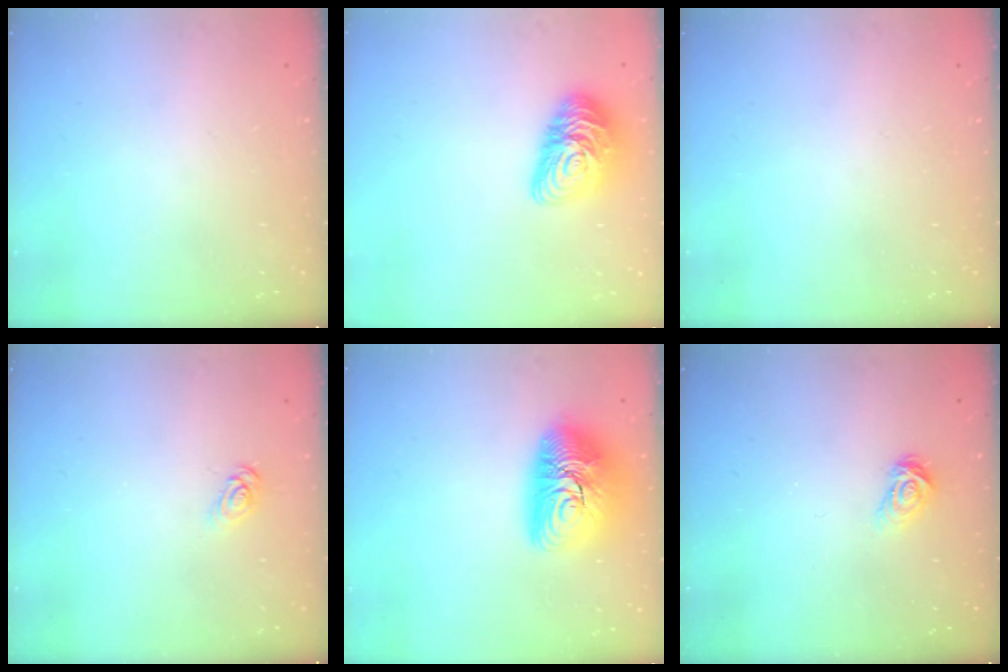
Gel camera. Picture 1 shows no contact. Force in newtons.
{"total": 13.2, "press": 13.2, "slide": 0.9}
{"total": 0.0}
{"total": 3.4, "press": 3.4, "slide": 0.3}
{"total": 14.9, "press": 14.9, "slide": 1.2}
{"total": 3.9, "press": 3.9, "slide": 0.4}